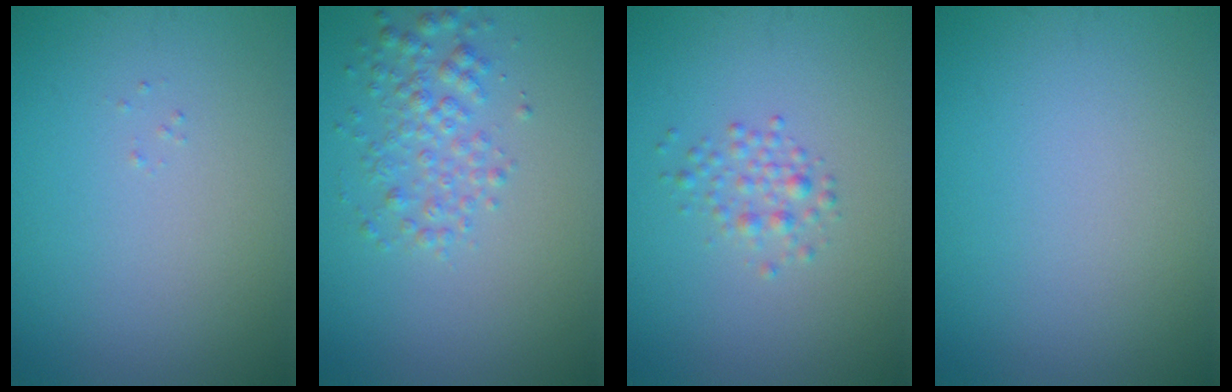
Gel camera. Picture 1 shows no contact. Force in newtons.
{"total": 2.6, "press": 2.6, "slide": 0.0}
{"total": 1.6, "press": 1.6, "slide": 0.0}
{"total": 0.0}